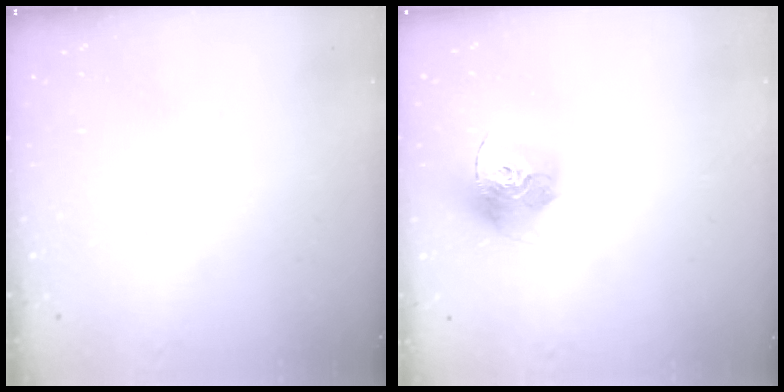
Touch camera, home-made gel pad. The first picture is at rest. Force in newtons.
{"total": 15.6, "press": 15.5, "slide": 1.5}